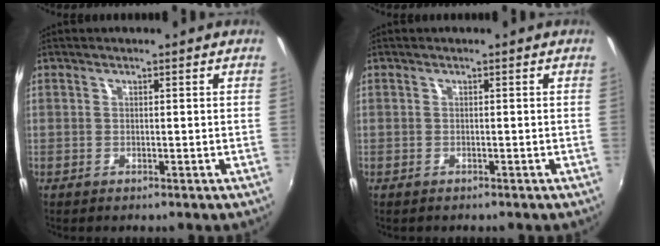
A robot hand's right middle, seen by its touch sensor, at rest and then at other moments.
{"total": 0.9, "force": [-0.7, 0.1, 0.6], "torque": [-0.009, 0.001, -0.008]}